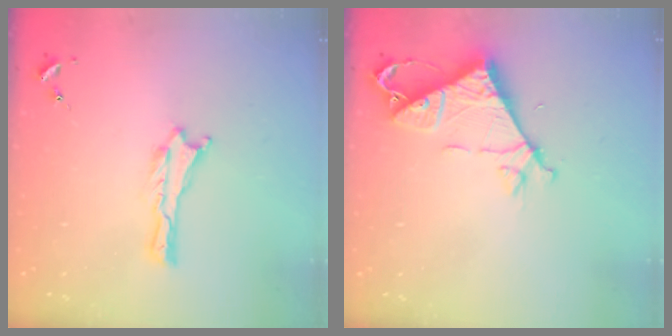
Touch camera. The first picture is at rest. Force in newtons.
{"total": 7.5, "press": 7.5, "slide": 0.2}